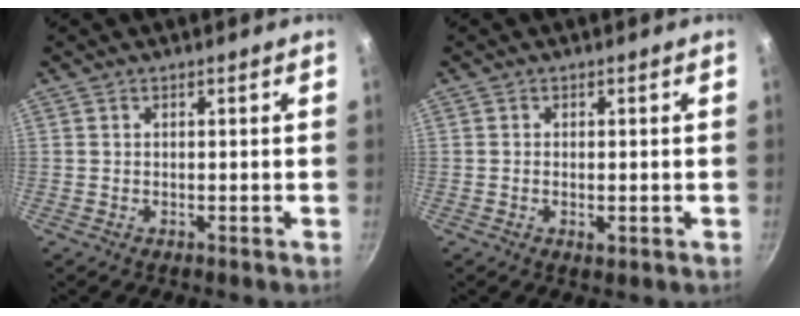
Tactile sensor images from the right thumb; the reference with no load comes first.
{"total": 1.6, "force": [-0.4, 0.7, 1.4], "torque": [-0.023, -0.004, -0.006]}